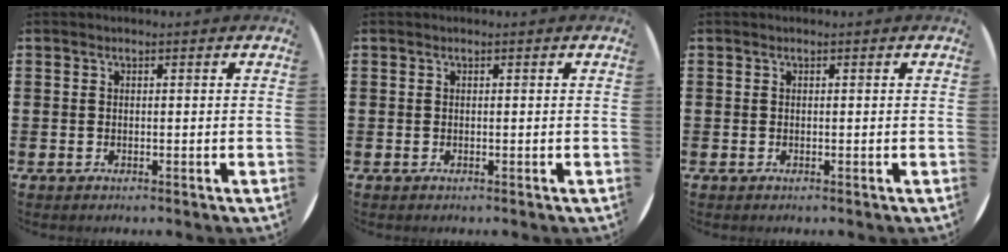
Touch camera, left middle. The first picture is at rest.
{"total": 0.0}
{"total": 0.0}